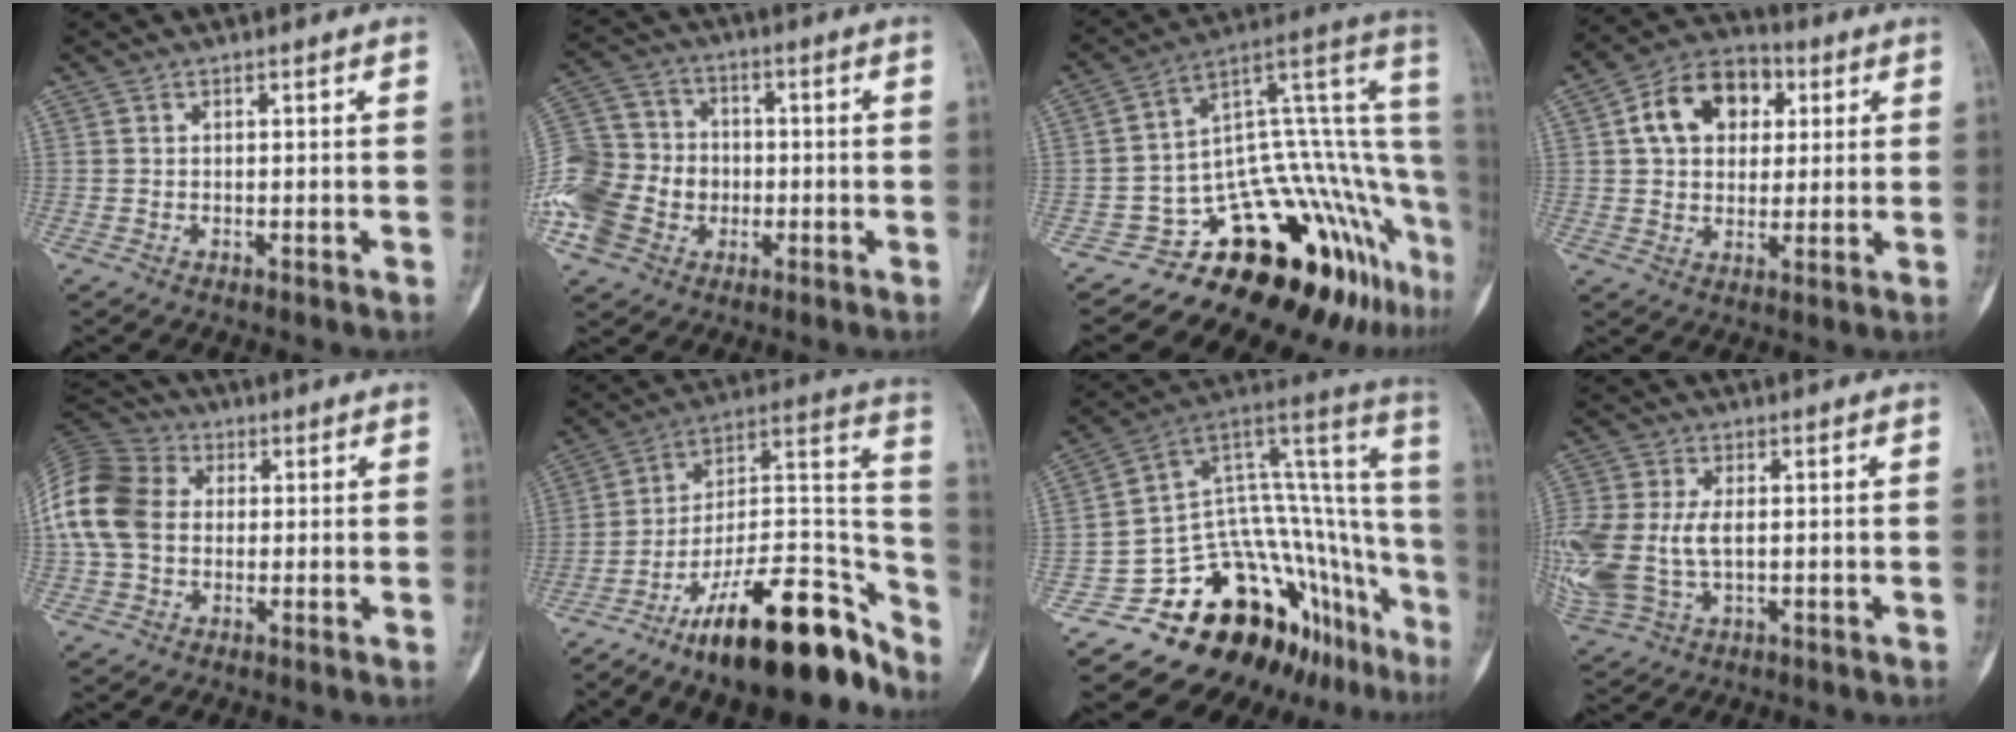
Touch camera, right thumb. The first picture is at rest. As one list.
[{"total": 17.4, "force": [-4.3, 14.3, 8.9], "torque": [-0.184, 0.029, -0.077]}, {"total": 19.0, "force": [-12.0, 6.8, 13.0], "torque": [-0.076, 0.154, -0.180]}, {"total": 13.0, "force": [3.5, 9.5, 8.2], "torque": [-0.104, 0.009, 0.048]}, {"total": 14.5, "force": [1.2, 11.1, 9.3], "torque": [-0.192, 0.029, 0.016]}, {"total": 26.2, "force": [-17.5, 8.7, 17.4], "torque": [-0.190, 0.120, -0.281]}, {"total": 22.9, "force": [-16.1, 10.6, 12.5], "torque": [-0.051, 0.162, -0.232]}, {"total": 16.7, "force": [-0.7, 10.5, 12.9], "torque": [-0.342, -0.005, 0.003]}]